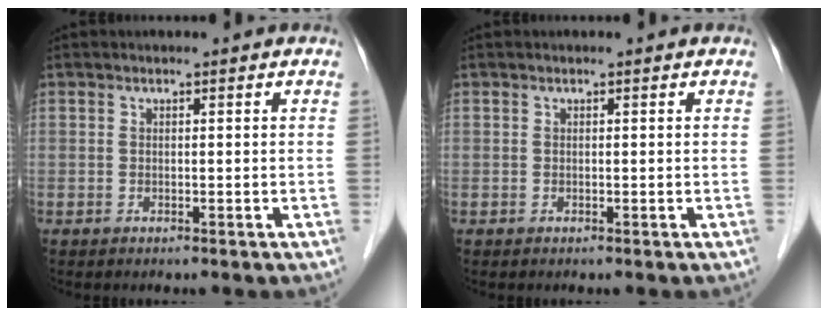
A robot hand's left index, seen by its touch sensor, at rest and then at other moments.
{"total": 0.0}